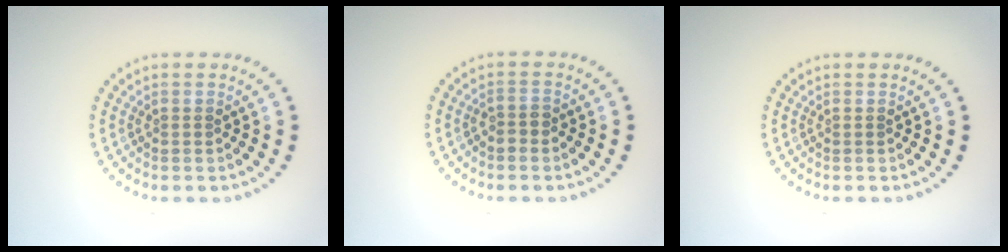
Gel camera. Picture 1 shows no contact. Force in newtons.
{"total": 1.1, "press": 1.0, "slide": 0.4}
{"total": 0.0}